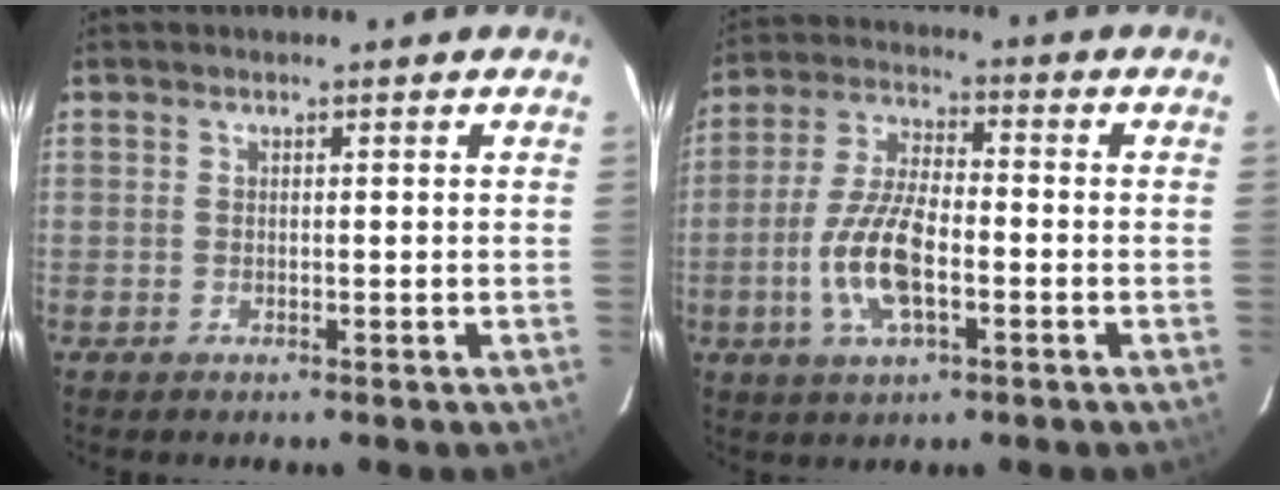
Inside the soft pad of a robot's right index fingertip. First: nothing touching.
{"total": 11.4, "force": [-3.4, 4.5, 9.9], "torque": [-0.209, 0.002, -0.064]}